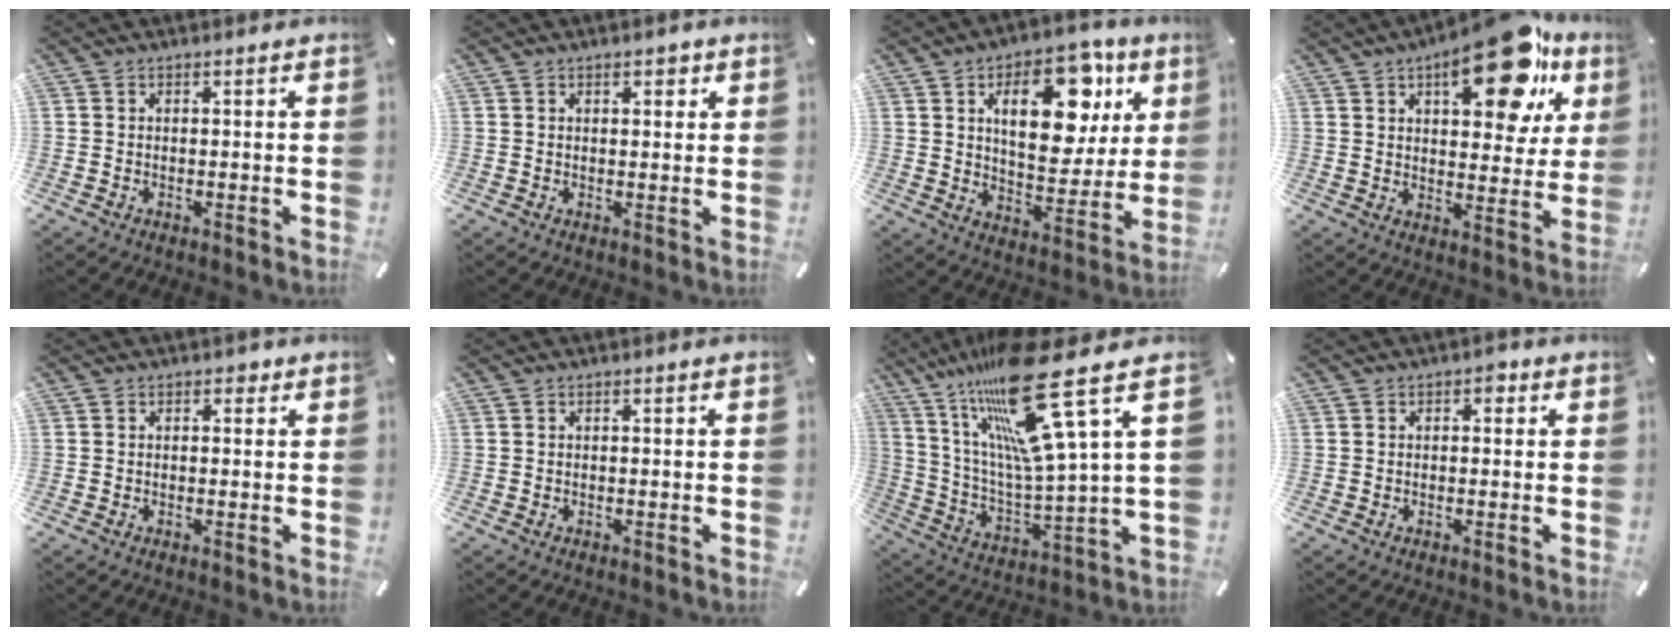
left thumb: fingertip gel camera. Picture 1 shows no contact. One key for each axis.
{"total": 2.4, "fx": 1.1, "fy": 1.4, "fz": 1.6, "tx": -0.018, "ty": 0.000, "tz": 0.014}
{"total": 20.3, "fx": 9.0, "fy": 11.2, "fz": 14.3, "tx": -0.194, "ty": -0.033, "tz": 0.144}
{"total": 22.1, "fx": 12.2, "fy": 10.2, "fz": 15.4, "tx": -0.205, "ty": -0.061, "tz": 0.191}
{"total": 1.2, "fx": 0.4, "fy": 1.0, "fz": 0.5, "tx": 0.004, "ty": 0.000, "tz": 0.003}
{"total": 0.0}
{"total": 24.2, "fx": 14.2, "fy": 5.4, "fz": 18.8, "tx": -0.371, "ty": -0.086, "tz": 0.221}
{"total": 1.8, "fx": 0.4, "fy": 1.4, "fz": 1.1, "tx": -0.008, "ty": 0.002, "tz": 0.000}